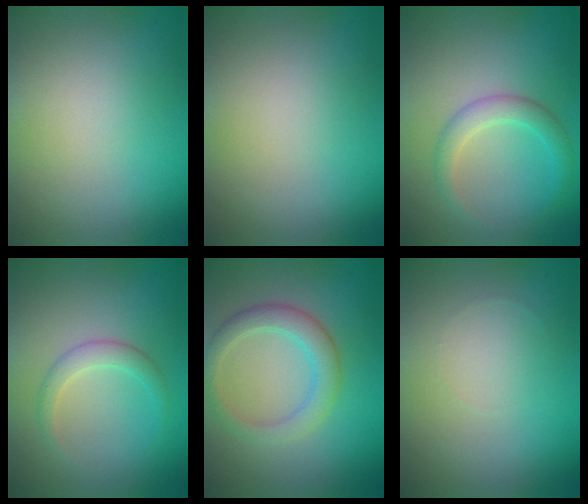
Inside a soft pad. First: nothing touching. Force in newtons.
{"total": 0.0}
{"total": 2.6, "press": 2.6, "slide": 0.0}
{"total": 1.9, "press": 1.9, "slide": 0.1}
{"total": 3.3, "press": 3.3, "slide": 0.3}
{"total": 0.0}